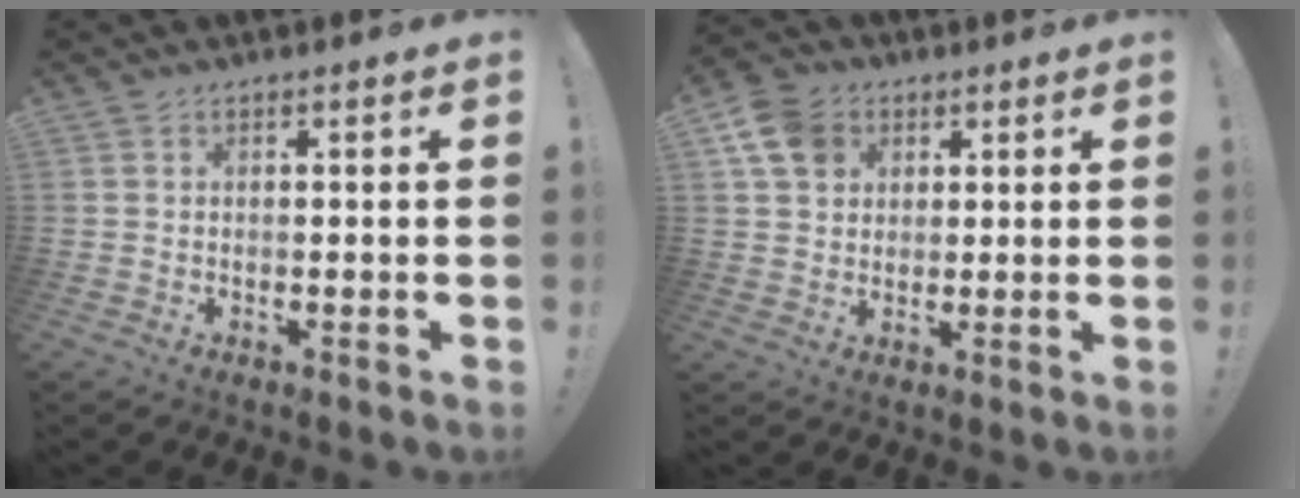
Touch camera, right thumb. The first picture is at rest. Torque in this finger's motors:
{"motor_torque": [1.11, 0.61, 0.23, -0.31, -0.22]}